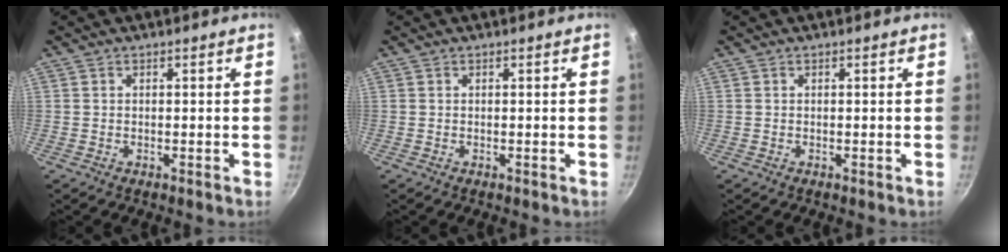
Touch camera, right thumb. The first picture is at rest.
{"total": 0.0}
{"total": 0.0}